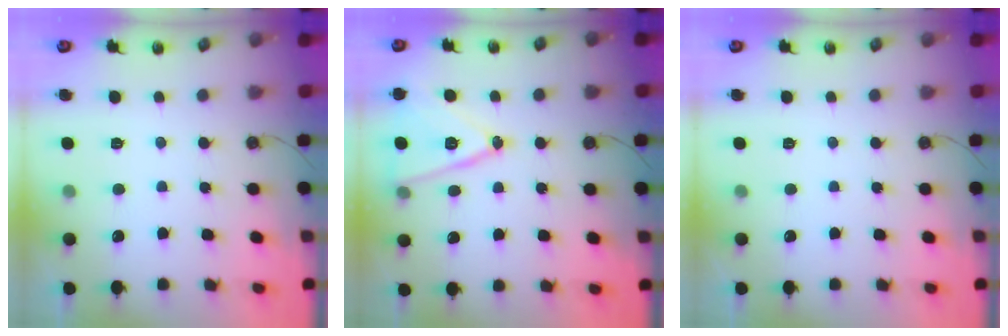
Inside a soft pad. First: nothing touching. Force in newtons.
{"total": 14.1, "press": 13.7, "slide": 3.3}
{"total": 0.0}